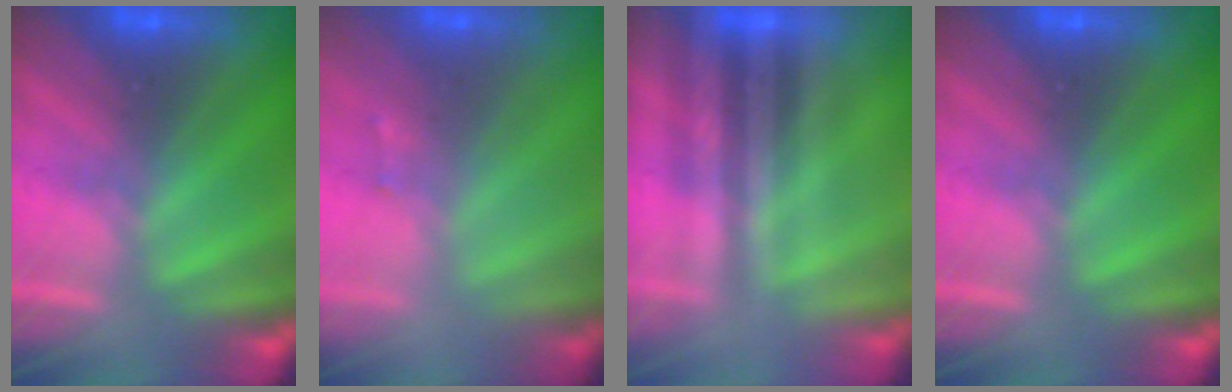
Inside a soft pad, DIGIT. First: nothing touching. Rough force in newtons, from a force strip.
{"total": 1.5}
{"total": 2.2}
{"total": 0.0}